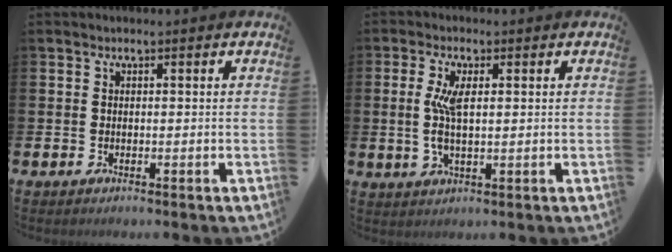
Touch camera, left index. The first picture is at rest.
{"total": 4.3, "force": [0.9, 1.6, 3.9], "torque": [-0.084, 0.002, 0.010]}